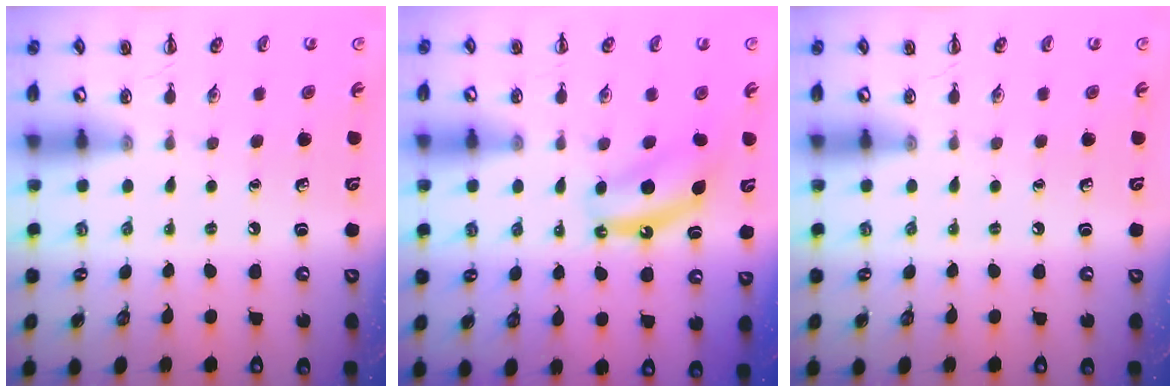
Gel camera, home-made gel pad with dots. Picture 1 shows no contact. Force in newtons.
{"total": 7.3, "press": 7.3, "slide": 1.1}
{"total": 0.0}